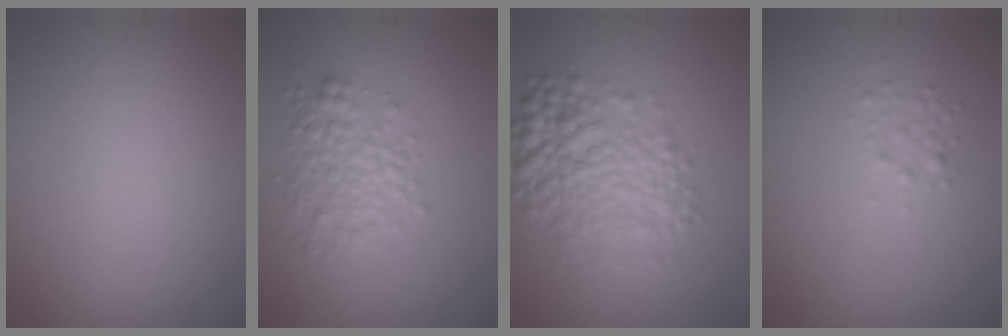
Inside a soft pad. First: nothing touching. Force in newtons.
{"total": 3.4, "press": 3.4, "slide": 0.0}
{"total": 6.2, "press": 6.2, "slide": 0.1}
{"total": 1.2, "press": 1.2, "slide": 0.0}